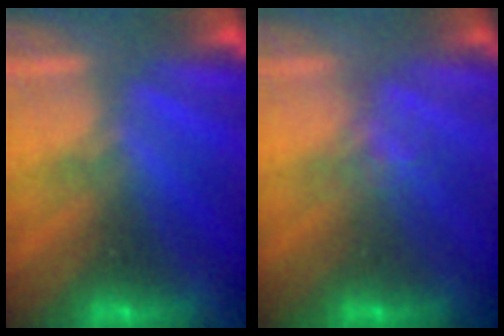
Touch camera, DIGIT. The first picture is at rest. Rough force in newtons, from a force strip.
{"total": 1.2}